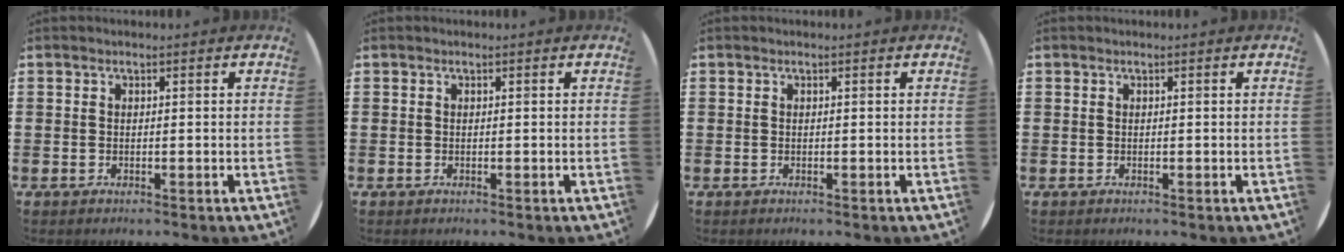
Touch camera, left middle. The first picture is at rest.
{"total": 0.0}
{"total": 0.0}
{"total": 0.0}